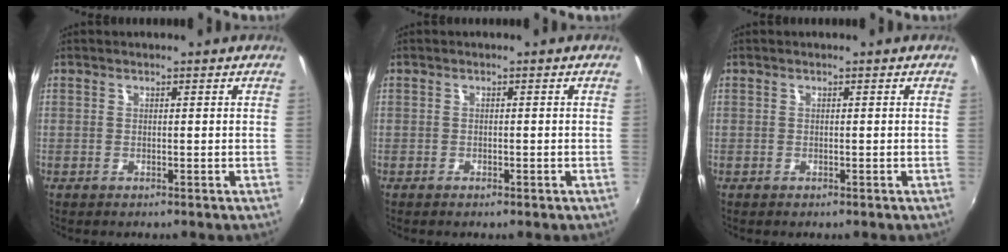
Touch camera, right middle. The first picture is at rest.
{"total": 1.1, "force": [-0.8, 0.5, 0.6], "torque": [-0.011, -0.002, -0.012]}
{"total": 0.0}